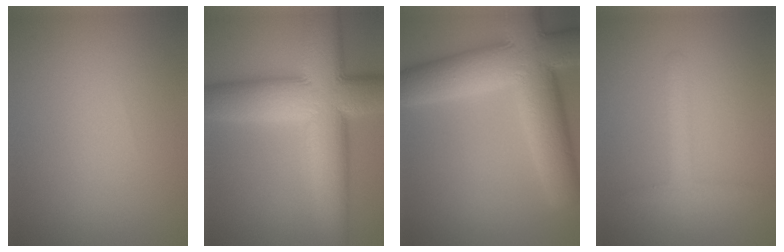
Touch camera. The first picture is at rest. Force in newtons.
{"total": 13.8, "press": 13.8, "slide": 0.5}
{"total": 12.2, "press": 12.1, "slide": 1.1}
{"total": 2.0, "press": 2.0, "slide": 0.1}